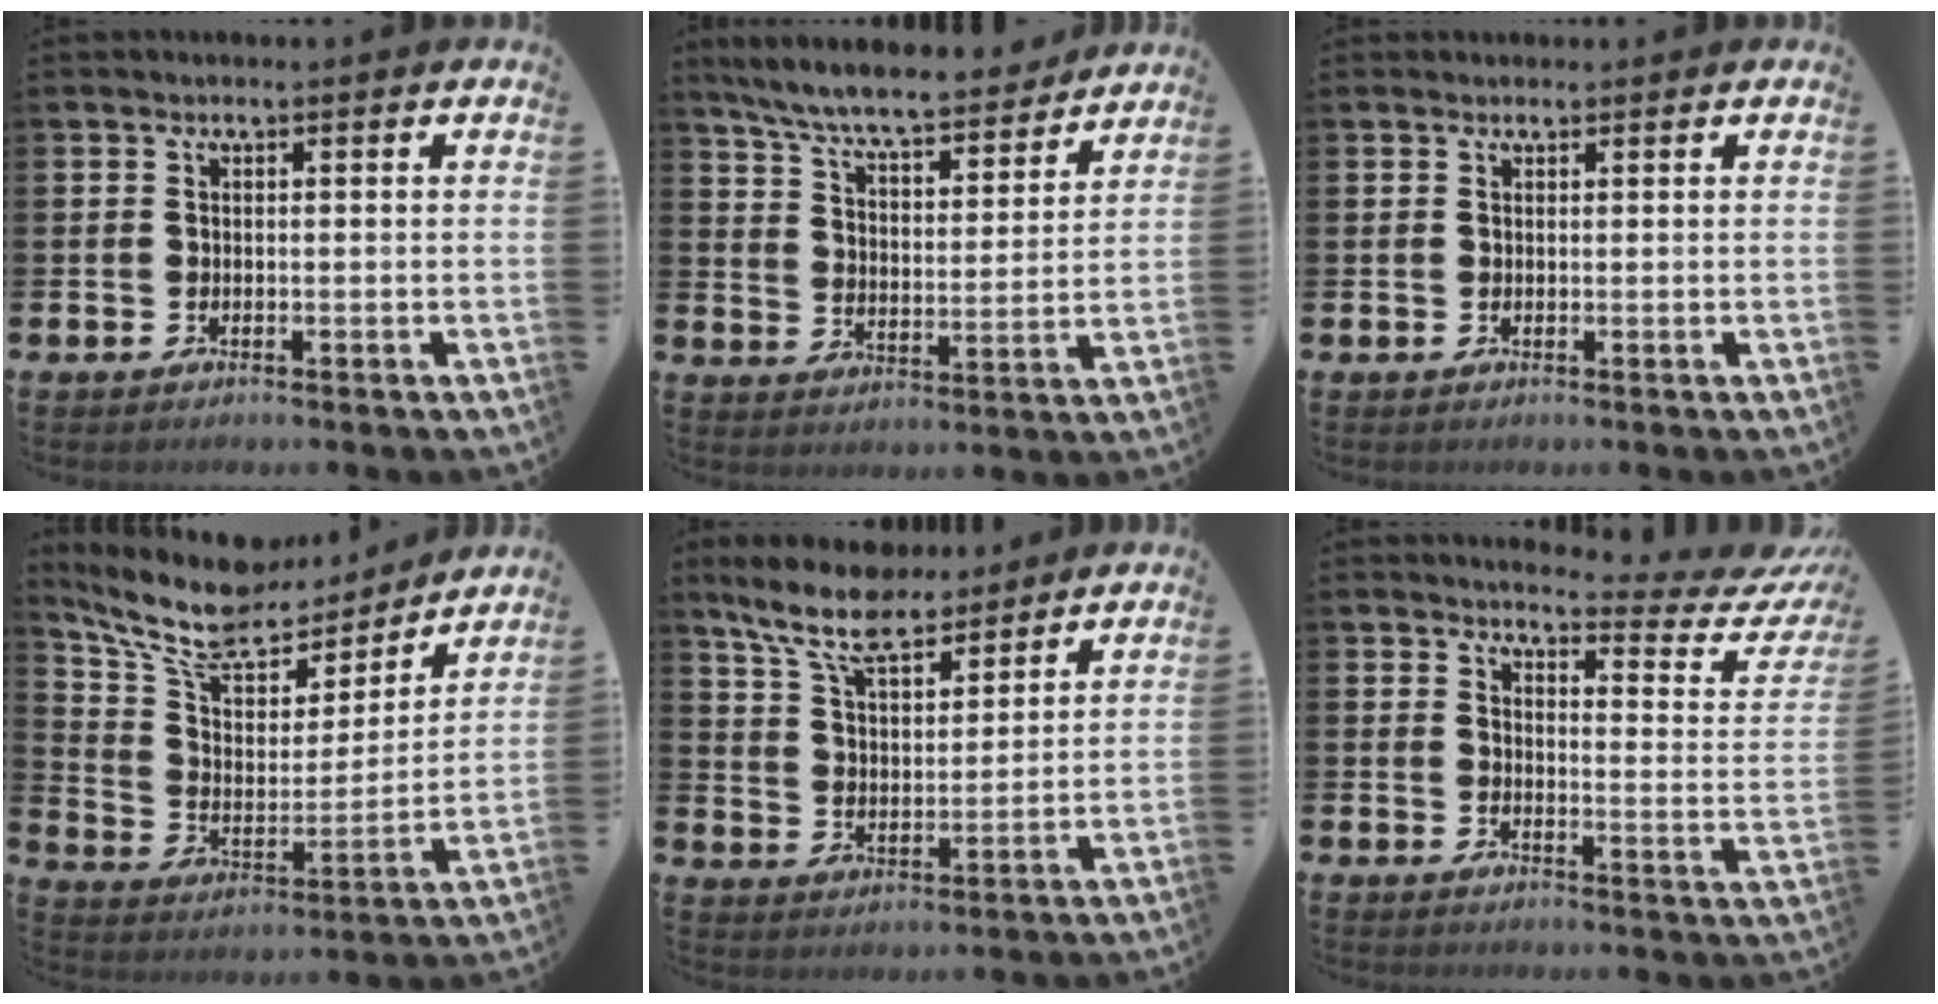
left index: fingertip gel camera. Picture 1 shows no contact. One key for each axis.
{"total": 8.0, "fx": 7.4, "fy": 0.9, "fz": 2.8, "tx": -0.088, "ty": -0.047, "tz": 0.129}
{"total": 0.9, "fx": 0.8, "fy": 0.3, "fz": 0.0, "tx": 0.010, "ty": 0.000, "tz": 0.012}
{"total": 10.7, "fx": 9.2, "fy": 4.4, "fz": 3.4, "tx": -0.113, "ty": -0.058, "tz": 0.163}
{"total": 9.0, "fx": 7.9, "fy": 2.4, "fz": 3.4, "tx": -0.101, "ty": -0.031, "tz": 0.146}
{"total": 4.1, "fx": 3.8, "fy": 0.9, "fz": 1.4, "tx": -0.027, "ty": -0.042, "tz": 0.053}